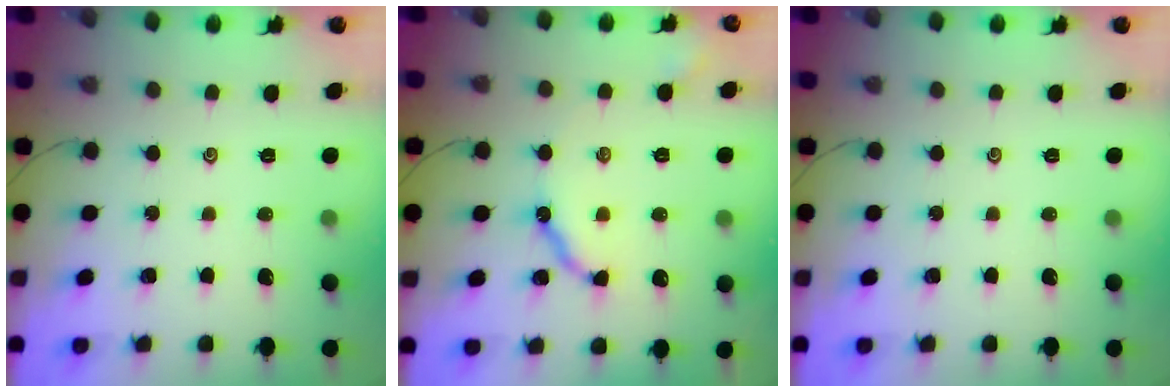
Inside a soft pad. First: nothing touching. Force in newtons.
{"total": 10.1, "press": 10.1, "slide": 0.9}
{"total": 0.0}